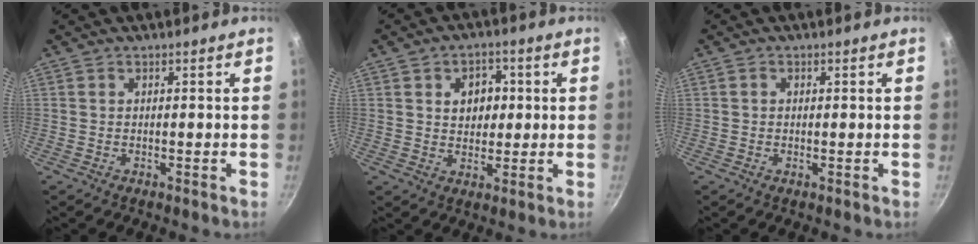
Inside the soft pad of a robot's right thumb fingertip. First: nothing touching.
{"total": 6.7, "force": [1.4, 5.2, 4.0], "torque": [-0.030, 0.001, 0.021]}
{"total": 0.6, "force": [0.1, 0.5, 0.4], "torque": [-0.006, 0.003, 0.001]}